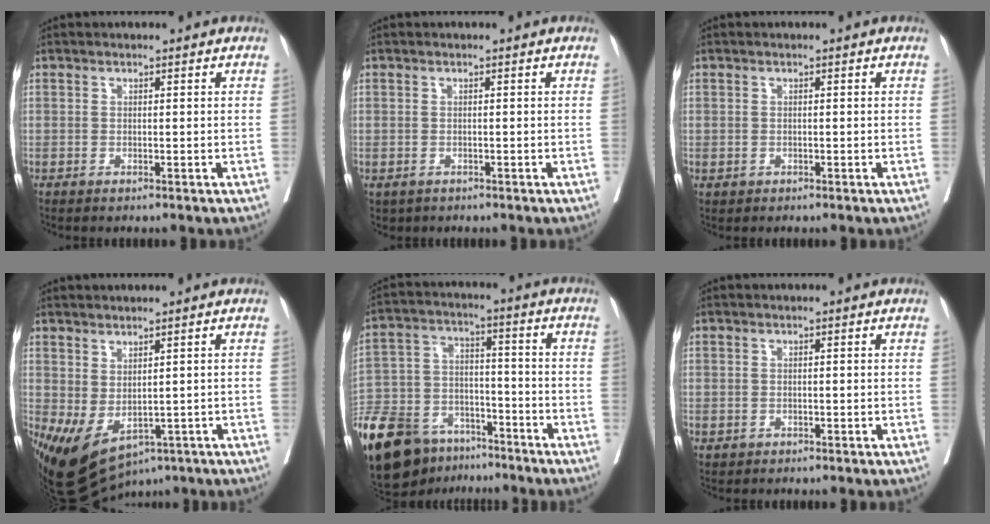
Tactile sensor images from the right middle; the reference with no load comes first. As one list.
[{"total": 1.4, "force": [-0.7, 1.1, 0.4], "torque": [-0.012, -0.001, -0.003]}, {"total": 0.6, "force": [-0.2, 0.6, 0.2], "torque": [-0.005, 0.001, 0.001]}, {"total": 10.1, "force": [-4.6, 5.1, 7.5], "torque": [-0.128, -0.015, -0.058]}, {"total": 25.6, "force": [-17.8, 13.1, 12.7], "torque": [-0.345, -0.029, -0.302]}, {"total": 0.8, "force": [-0.2, 0.7, 0.2], "torque": [-0.006, 0.001, 0.001]}]